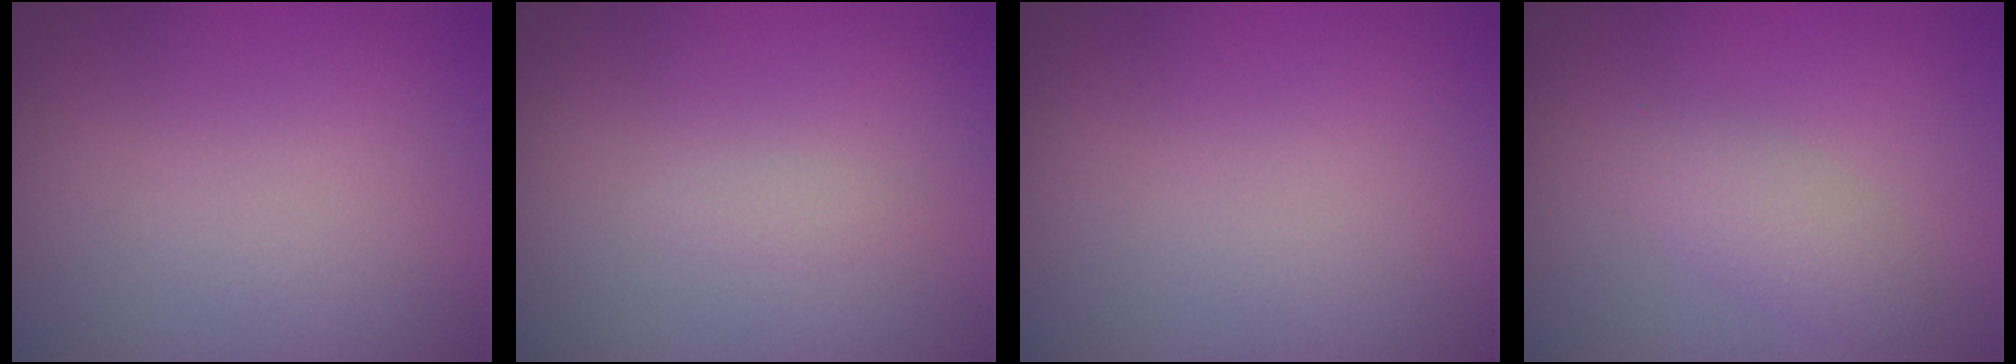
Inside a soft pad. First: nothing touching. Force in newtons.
{"total": 0.6, "press": 0.6, "slide": 0.0}
{"total": 0.0}
{"total": 2.0, "press": 2.0, "slide": 0.1}